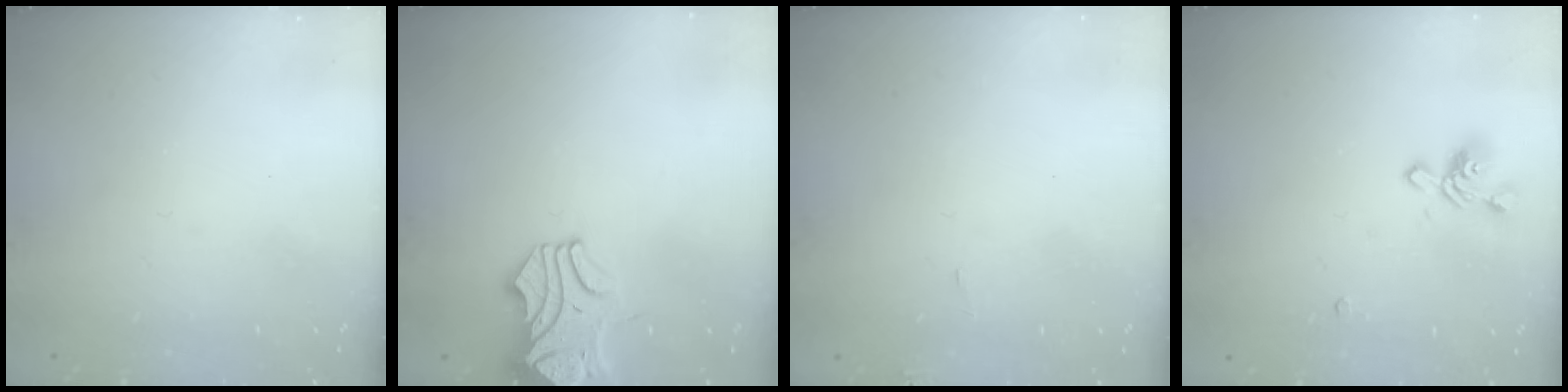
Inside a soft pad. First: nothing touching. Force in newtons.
{"total": 1.1, "press": 0.6, "slide": 0.9}
{"total": 2.6, "press": 2.5, "slide": 0.5}
{"total": 1.5, "press": 1.1, "slide": 1.0}